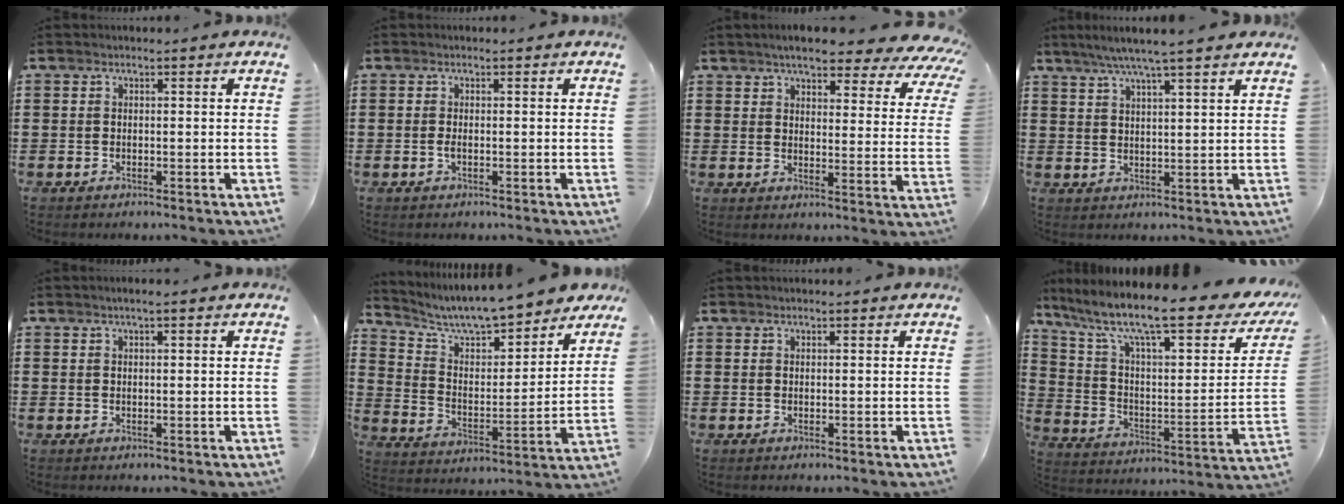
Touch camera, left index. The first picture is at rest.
{"total": 0.8, "force": [-0.1, 0.1, 0.8], "torque": [-0.016, -0.002, -0.002]}
{"total": 6.2, "force": [5.4, 0.9, 2.9], "torque": [-0.069, -0.026, 0.091]}
{"total": 5.3, "force": [4.4, -0.4, 2.9], "torque": [-0.069, -0.010, 0.076]}
{"total": 1.0, "force": [0.6, 0.0, 0.8], "torque": [-0.016, 0.001, 0.010]}
{"total": 7.8, "force": [7.4, 0.7, 2.5], "torque": [-0.084, -0.054, 0.125]}
{"total": 0.5, "force": [0.5, 0.1, 0.1], "torque": [-0.003, 0.001, 0.010]}
{"total": 13.0, "force": [9.0, 2.2, 9.1], "torque": [-0.192, -0.059, 0.143]}